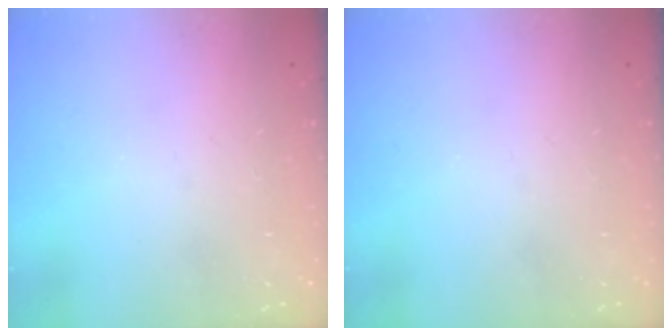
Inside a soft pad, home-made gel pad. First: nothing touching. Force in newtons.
{"total": 0.0}